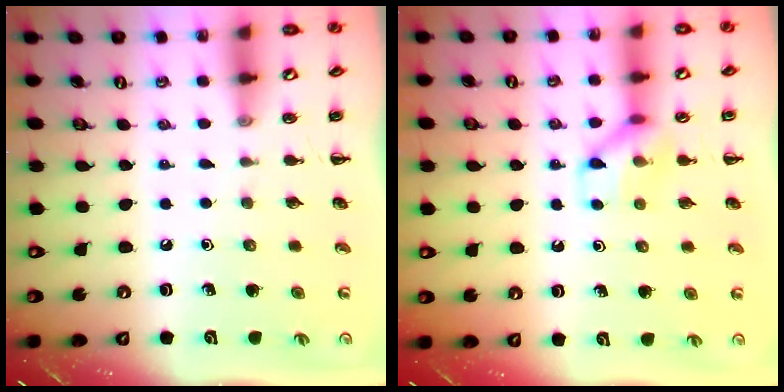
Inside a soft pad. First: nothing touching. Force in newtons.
{"total": 10.4, "press": 10.3, "slide": 0.8}